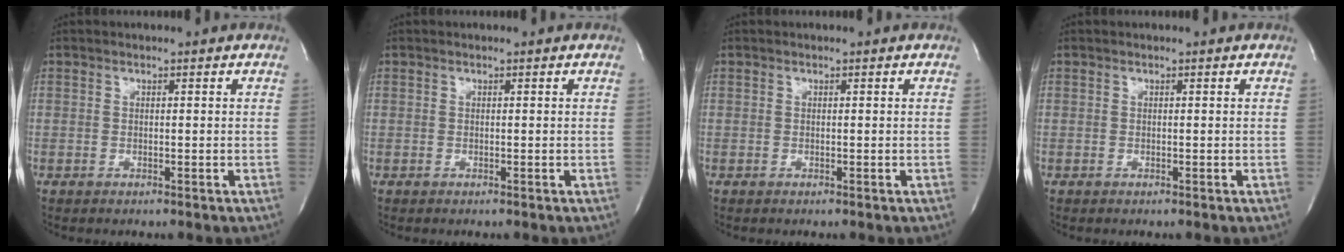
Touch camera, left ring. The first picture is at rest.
{"total": 0.0}
{"total": 0.0}
{"total": 0.0}